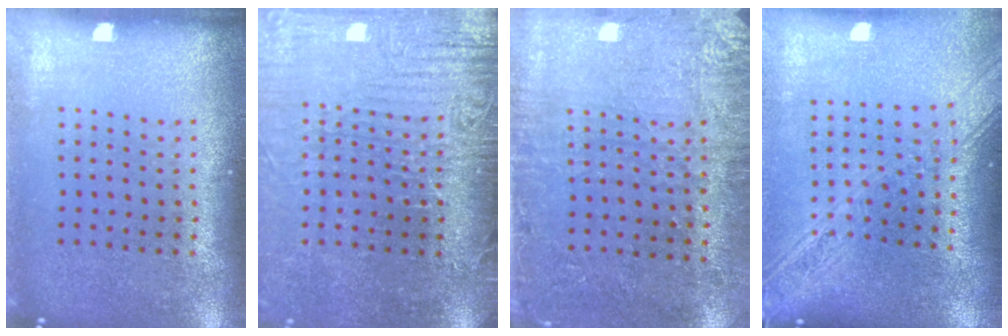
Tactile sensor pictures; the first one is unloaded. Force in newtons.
{"total": 3.8, "press": 3.6, "slide": 1.2}
{"total": 2.9, "press": 2.5, "slide": 1.5}
{"total": 2.3, "press": 1.9, "slide": 1.2}